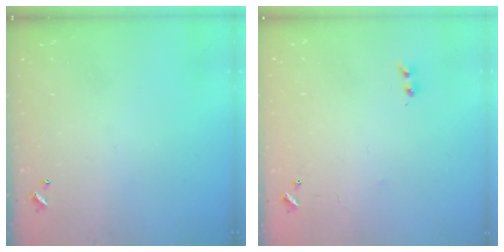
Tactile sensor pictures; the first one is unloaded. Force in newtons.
{"total": 7.3, "press": 7.3, "slide": 0.5}